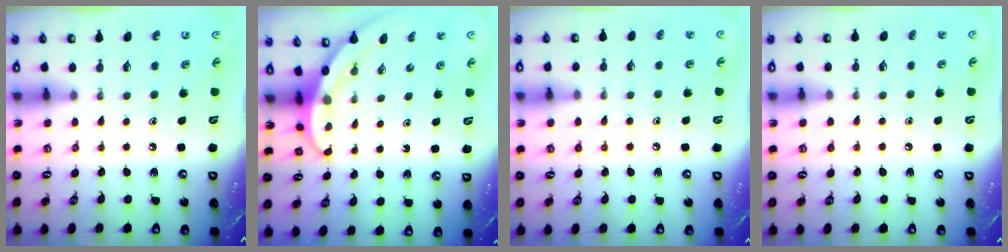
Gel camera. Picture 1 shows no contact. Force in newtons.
{"total": 3.6, "press": 3.6, "slide": 0.2}
{"total": 4.8, "press": 4.8, "slide": 0.6}
{"total": 2.3, "press": 2.3, "slide": 0.2}